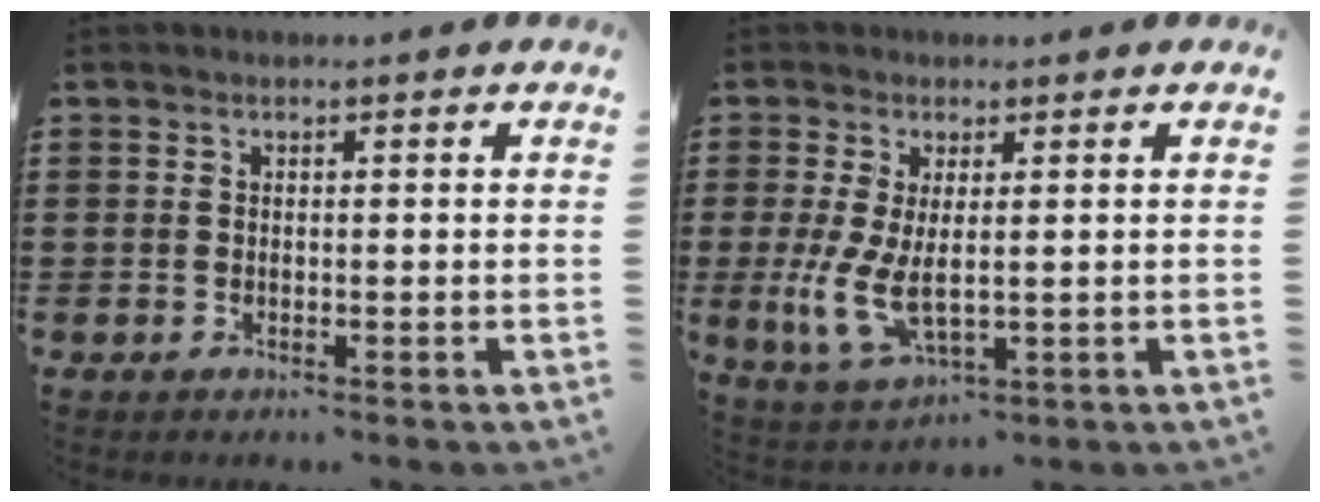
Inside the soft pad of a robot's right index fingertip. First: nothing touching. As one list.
[{"total": 6.8, "force": [0.4, 2.9, 6.2], "torque": [-0.151, -0.015, 0.006]}]